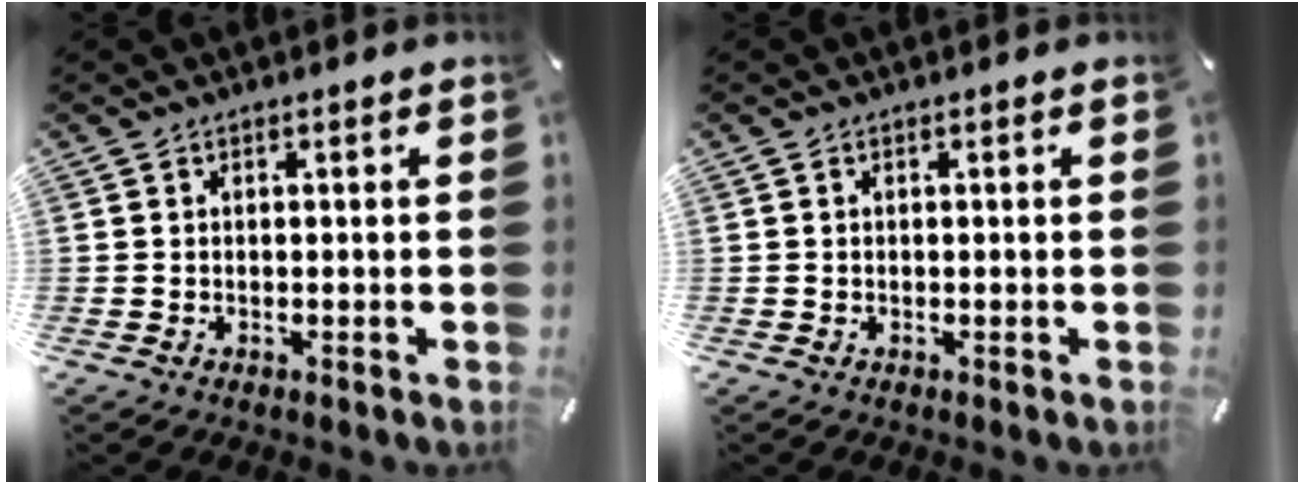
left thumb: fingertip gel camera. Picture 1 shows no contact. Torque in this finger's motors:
{"motor_torque": [-0.31, -0.20, -0.01, 0.14, 0.00]}